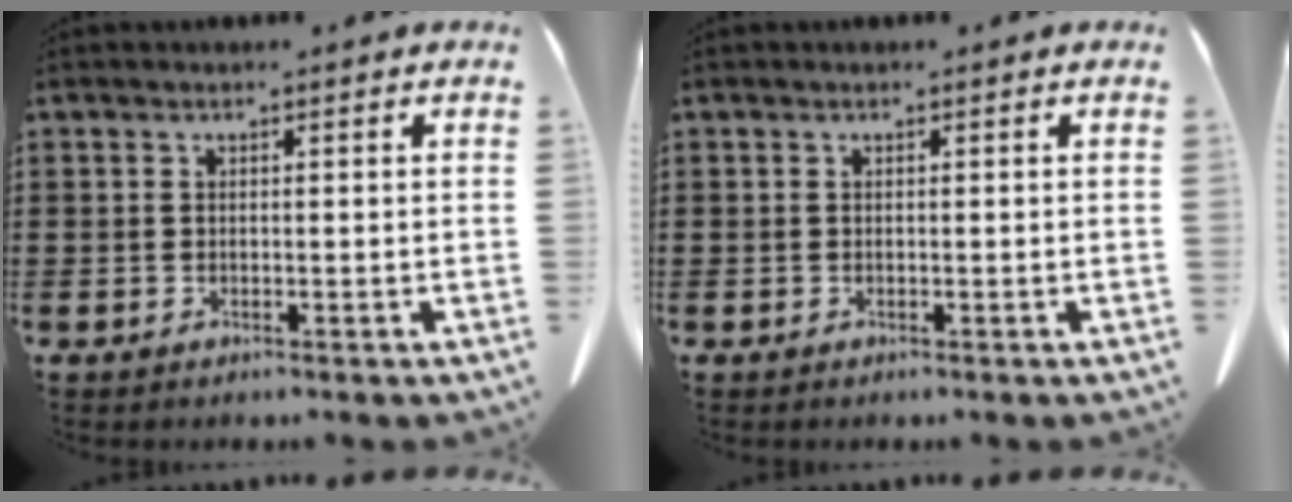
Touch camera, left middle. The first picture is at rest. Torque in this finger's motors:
{"motor_torque": [0.00, 0.00, 0.00, 0.00]}